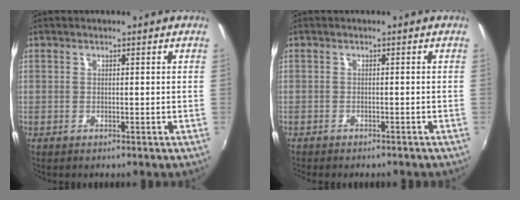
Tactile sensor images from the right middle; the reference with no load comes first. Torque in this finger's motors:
{"motor_torque": [1.01, -1.12, 0.20, 0.08]}